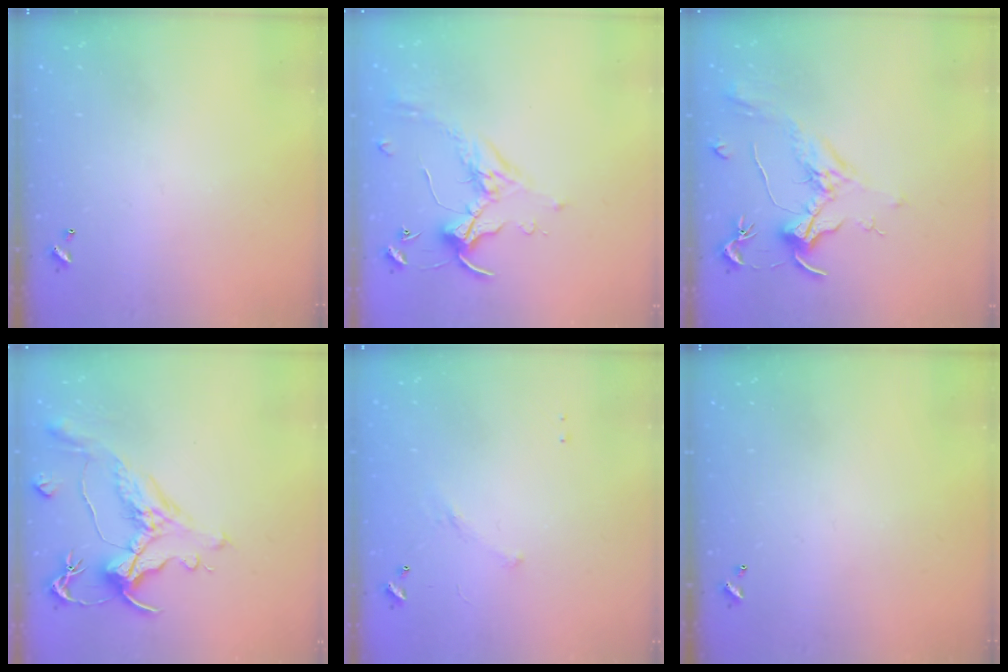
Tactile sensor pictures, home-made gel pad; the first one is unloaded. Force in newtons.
{"total": 0.7, "press": 0.6, "slide": 0.4}
{"total": 1.8, "press": 1.6, "slide": 0.9}
{"total": 1.5, "press": 0.4, "slide": 1.5}
{"total": 4.7, "press": 4.6, "slide": 0.9}
{"total": 0.0}